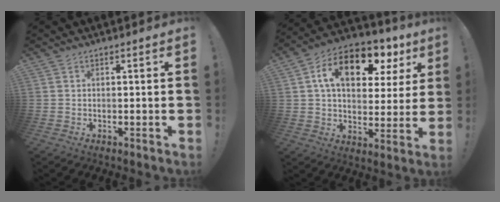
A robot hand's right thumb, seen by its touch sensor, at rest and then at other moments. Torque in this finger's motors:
{"motor_torque": [1.78, 3.23, 0.73, -0.24, 0.33]}